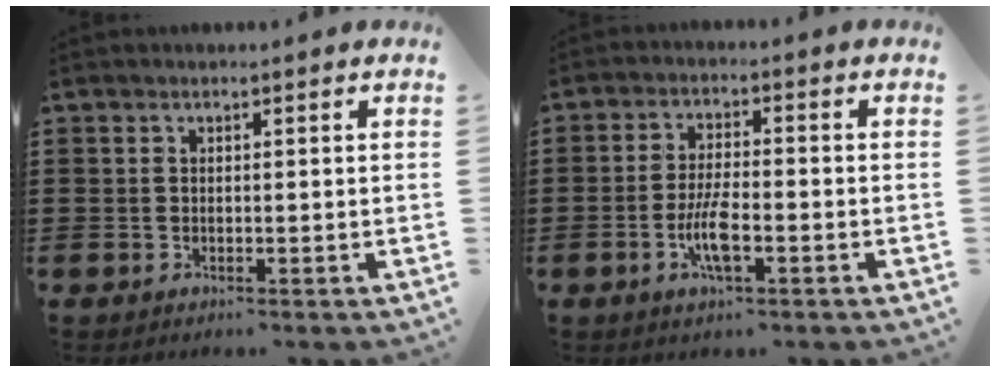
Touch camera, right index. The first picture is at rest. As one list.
[{"total": 5.8, "force": [-2.1, 1.5, 5.2], "torque": [-0.112, -0.005, -0.043]}]